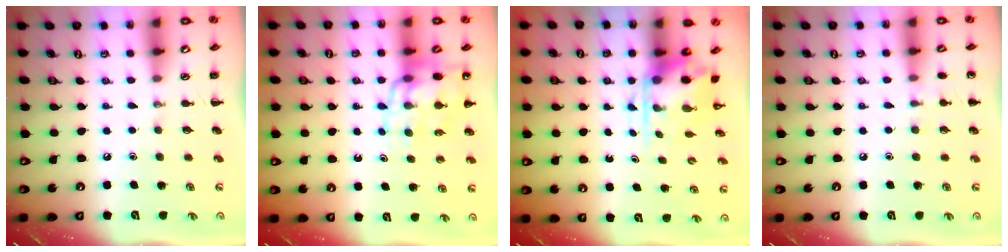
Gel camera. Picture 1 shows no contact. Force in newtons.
{"total": 15.0, "press": 14.5, "slide": 3.7}
{"total": 3.9, "press": 3.8, "slide": 0.9}
{"total": 5.9, "press": 5.7, "slide": 1.7}